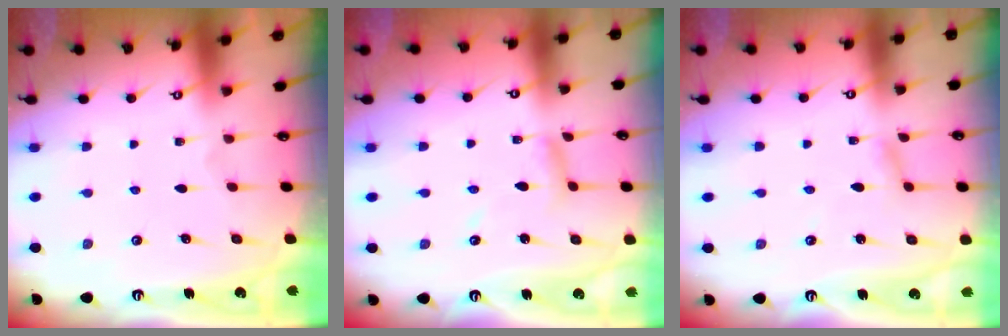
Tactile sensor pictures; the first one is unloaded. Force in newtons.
{"total": 6.6, "press": 6.6, "slide": 0.5}
{"total": 2.5, "press": 2.5, "slide": 0.1}